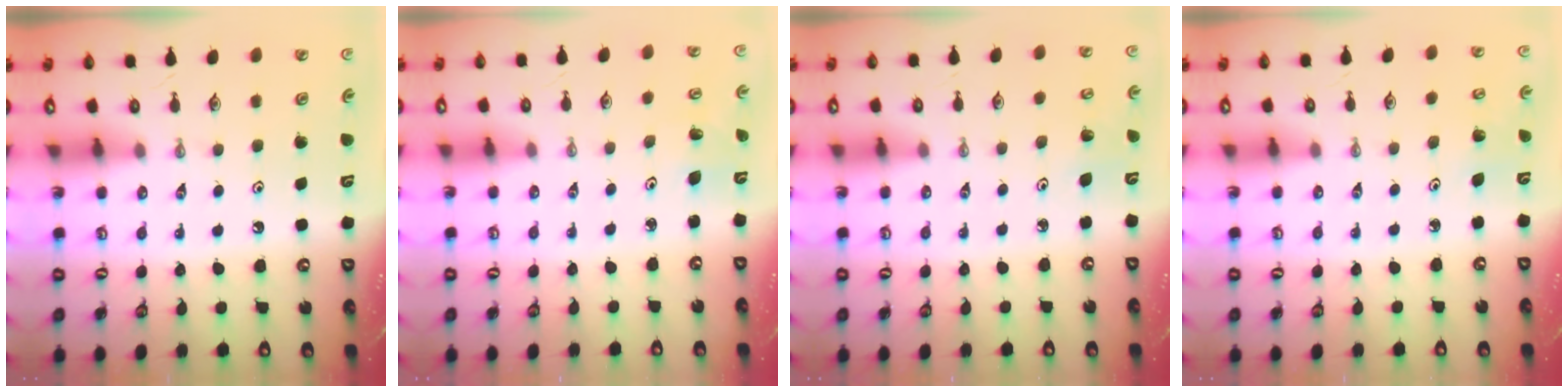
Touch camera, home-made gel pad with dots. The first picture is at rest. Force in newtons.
{"total": 2.4, "press": 2.4, "slide": 0.1}
{"total": 2.9, "press": 2.8, "slide": 0.3}
{"total": 2.3, "press": 2.3, "slide": 0.2}